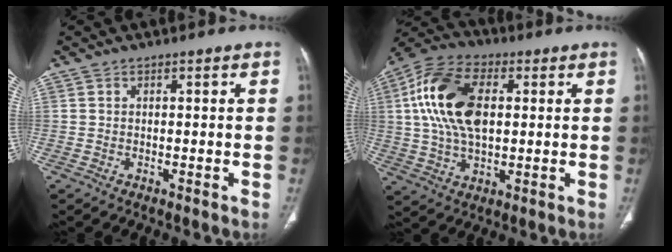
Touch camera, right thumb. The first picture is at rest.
{"total": 17.0, "force": [3.0, 9.7, 13.7], "torque": [-0.268, 0.015, 0.053]}